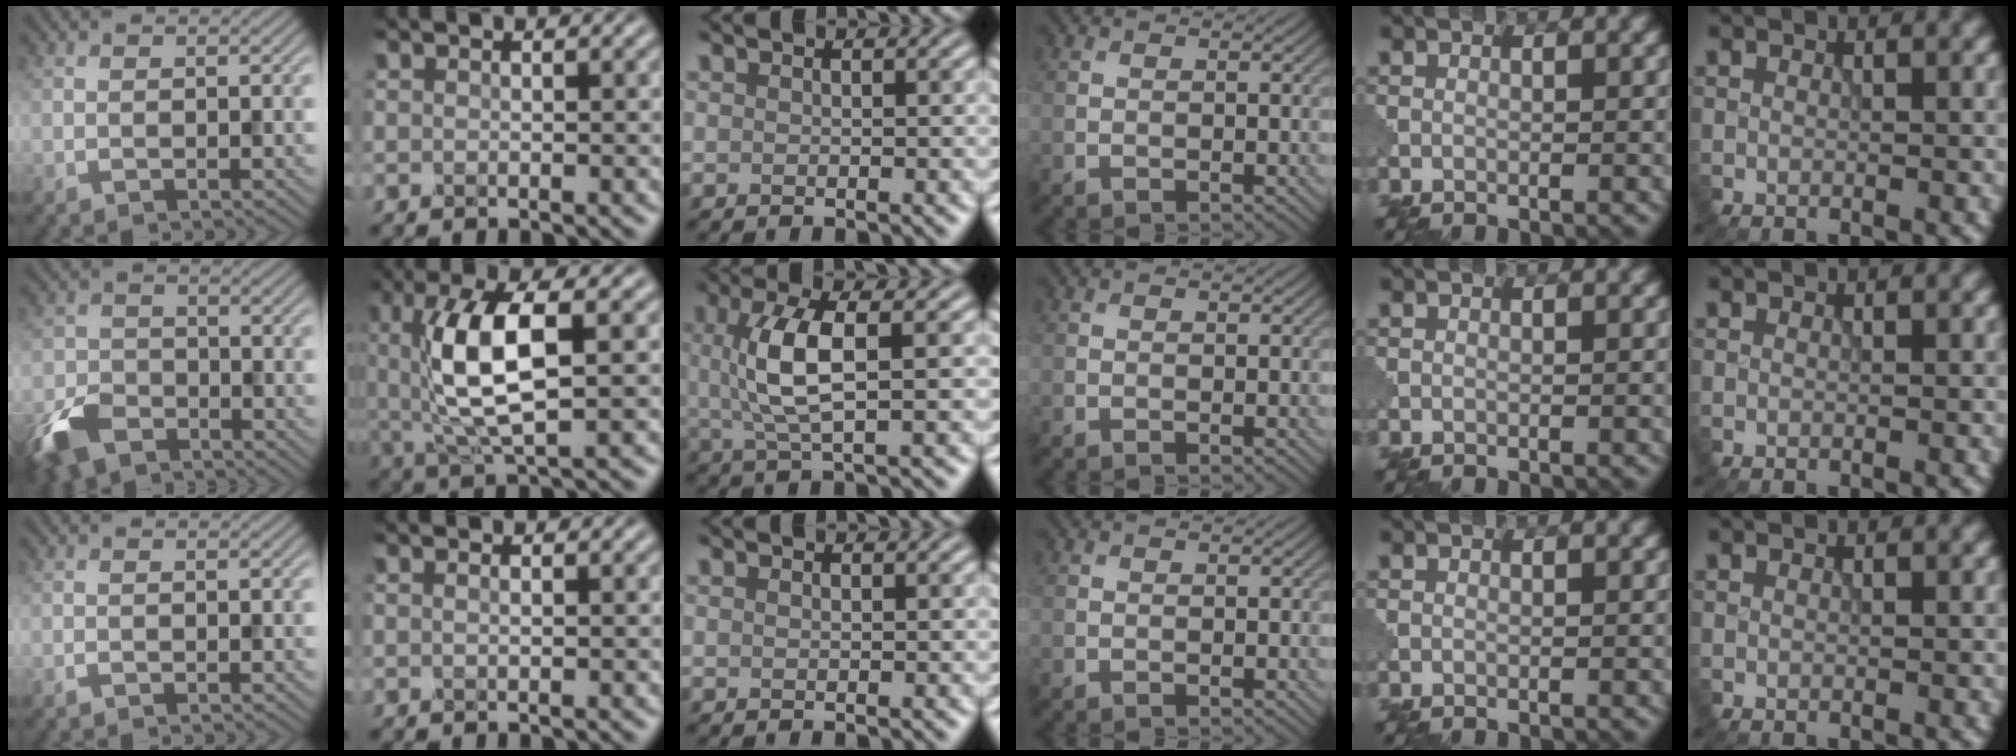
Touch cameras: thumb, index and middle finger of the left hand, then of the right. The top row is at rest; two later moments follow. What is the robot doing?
{"motion": "squeeze", "object": "clothespin"}